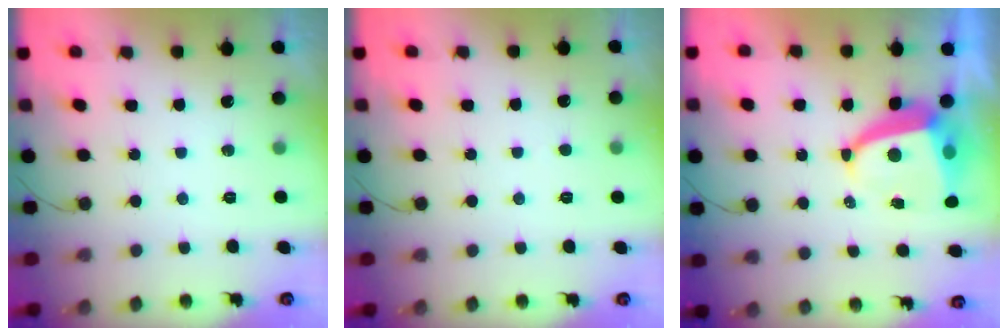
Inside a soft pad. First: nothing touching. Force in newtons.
{"total": 2.2, "press": 2.2, "slide": 0.2}
{"total": 7.7, "press": 7.7, "slide": 0.8}